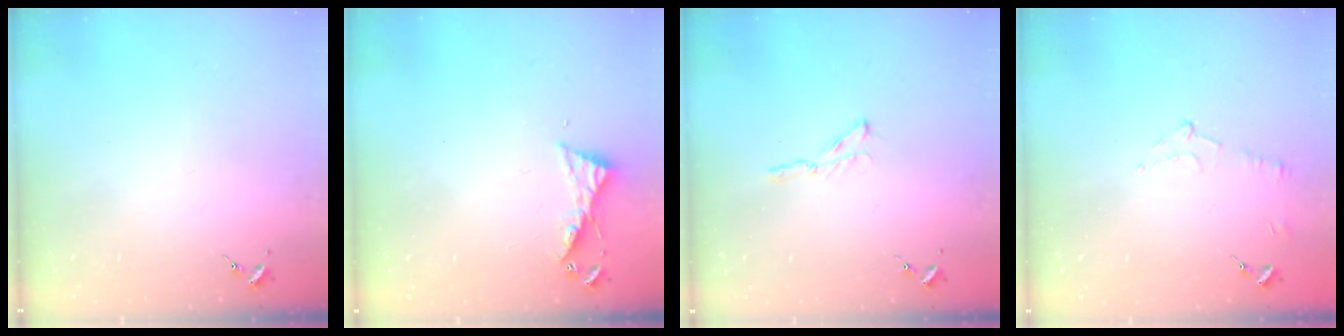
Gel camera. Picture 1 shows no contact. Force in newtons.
{"total": 5.2, "press": 5.2, "slide": 0.4}
{"total": 2.9, "press": 2.9, "slide": 0.3}
{"total": 5.4, "press": 5.4, "slide": 0.7}